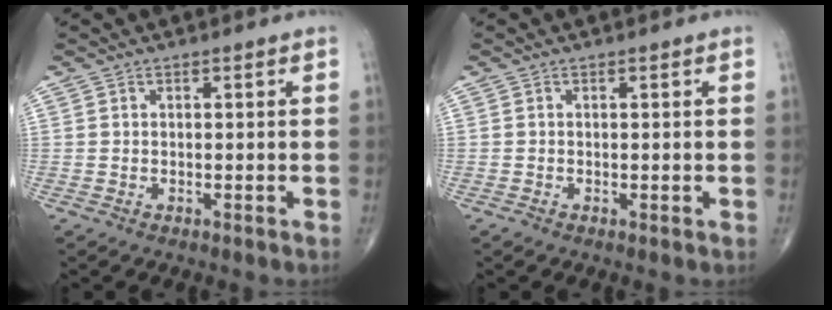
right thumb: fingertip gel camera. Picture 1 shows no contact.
{"total": 0.7, "force": [-0.2, 0.4, 0.5], "torque": [-0.005, -0.002, -0.007]}